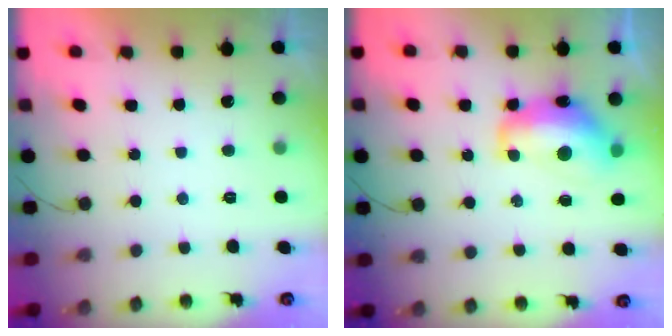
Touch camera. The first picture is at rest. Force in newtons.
{"total": 12.7, "press": 12.7, "slide": 0.9}